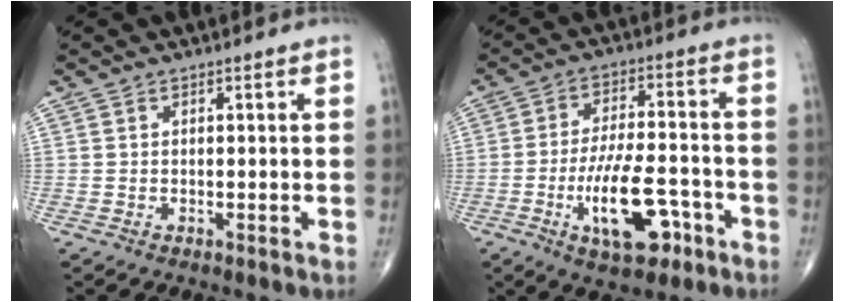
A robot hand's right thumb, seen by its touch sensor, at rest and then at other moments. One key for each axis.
{"total": 13.4, "fx": -5.5, "fy": 5.5, "fz": 10.9, "tx": -0.177, "ty": 0.025, "tz": -0.085}